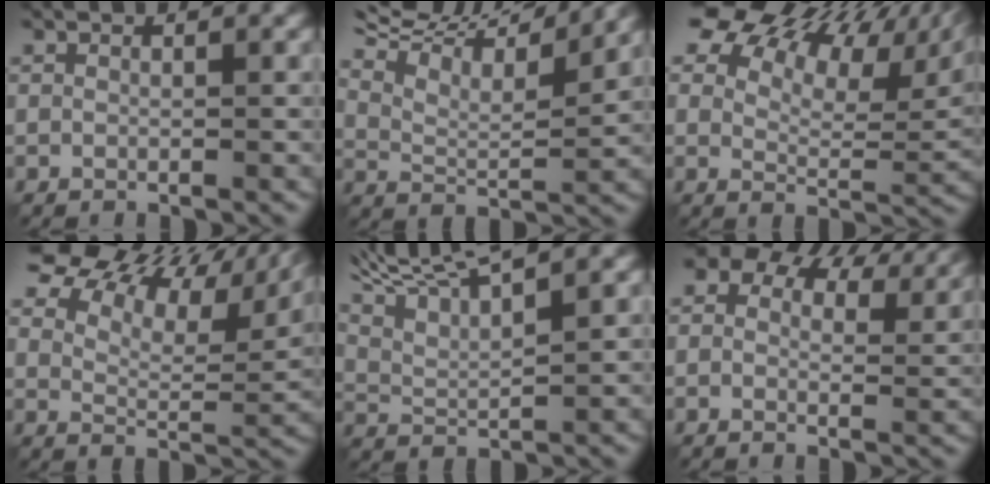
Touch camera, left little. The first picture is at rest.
{"total": 11.6, "force": [9.1, 2.9, 6.6], "torque": [-0.143, 0.021, 0.130]}
{"total": 13.5, "force": [8.6, 6.5, 8.1], "torque": [-0.140, 0.026, 0.140]}
{"total": 14.0, "force": [9.9, 6.2, 7.7], "torque": [-0.141, 0.037, 0.144]}
{"total": 6.7, "force": [4.8, 1.3, 4.5], "torque": [-0.095, 0.017, 0.086]}
{"total": 11.2, "force": [7.7, 5.9, 5.7], "torque": [-0.080, 0.007, 0.099]}